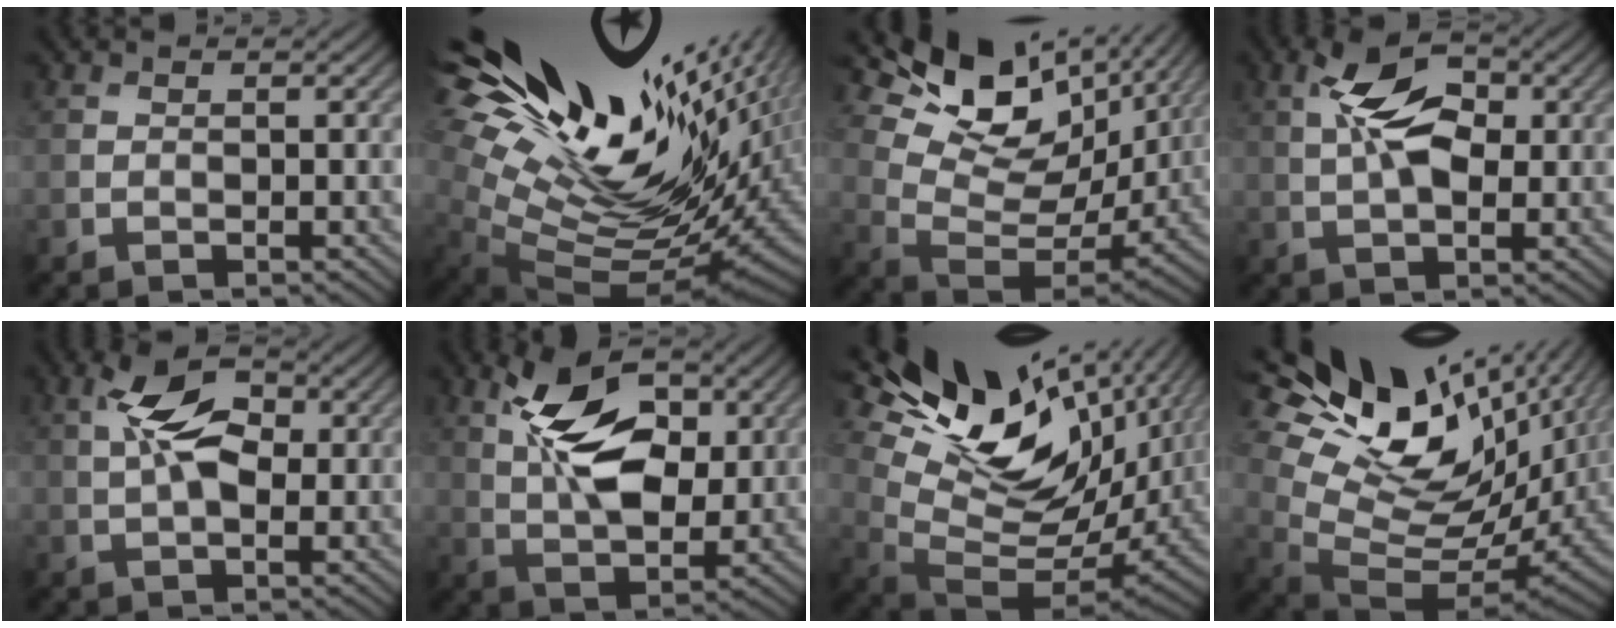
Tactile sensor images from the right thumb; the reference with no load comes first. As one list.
[{"total": 20.3, "force": [7.7, 10.1, 15.9], "torque": [-0.291, 0.023, 0.164]}, {"total": 14.6, "force": [7.1, 8.3, 9.6], "torque": [-0.199, 0.003, 0.137]}, {"total": 7.1, "force": [1.2, 3.5, 6.0], "torque": [-0.115, 0.011, 0.014]}, {"total": 6.3, "force": [0.9, 3.1, 5.4], "torque": [-0.107, 0.009, 0.010]}, {"total": 10.5, "force": [3.0, 5.5, 8.5], "torque": [-0.160, 0.002, 0.044]}, {"total": 18.5, "force": [7.3, 10.0, 13.7], "torque": [-0.243, -0.004, 0.148]}, {"total": 19.1, "force": [7.8, 10.5, 13.9], "torque": [-0.250, 0.012, 0.165]}]